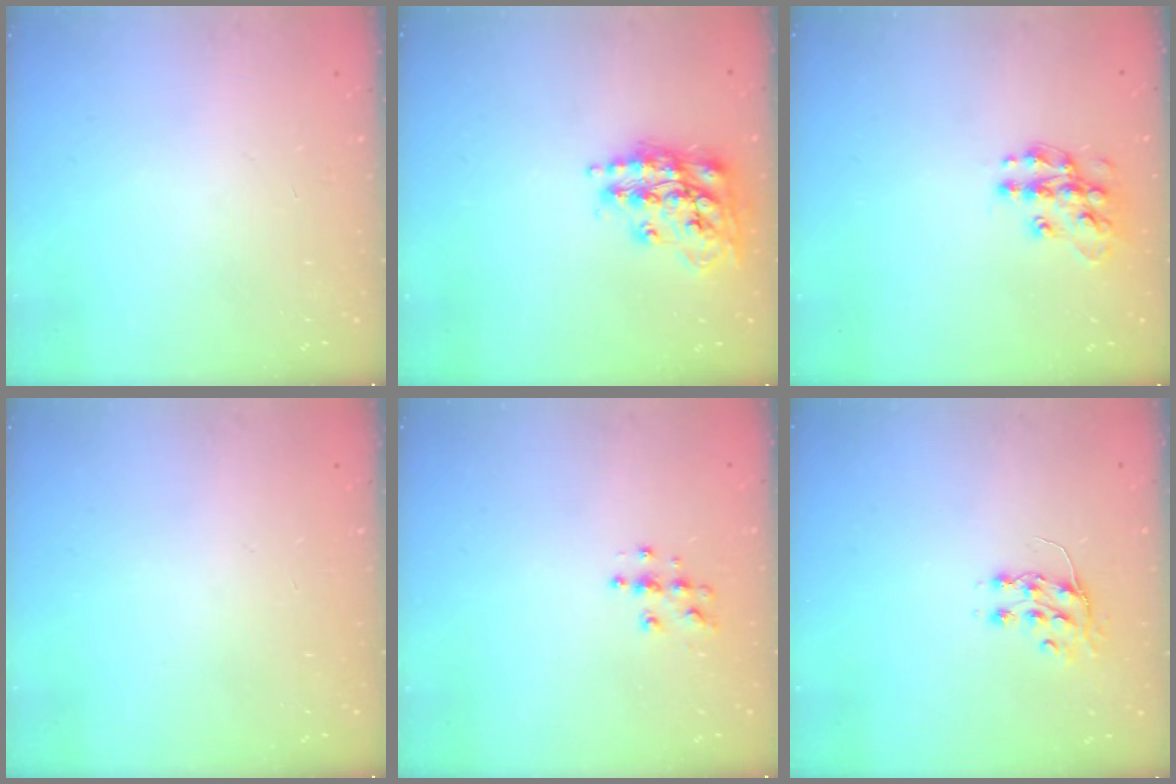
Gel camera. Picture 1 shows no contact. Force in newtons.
{"total": 16.5, "press": 16.5, "slide": 1.1}
{"total": 12.6, "press": 12.6, "slide": 0.8}
{"total": 0.0}
{"total": 4.9, "press": 4.9, "slide": 0.1}
{"total": 7.6, "press": 7.5, "slide": 0.9}